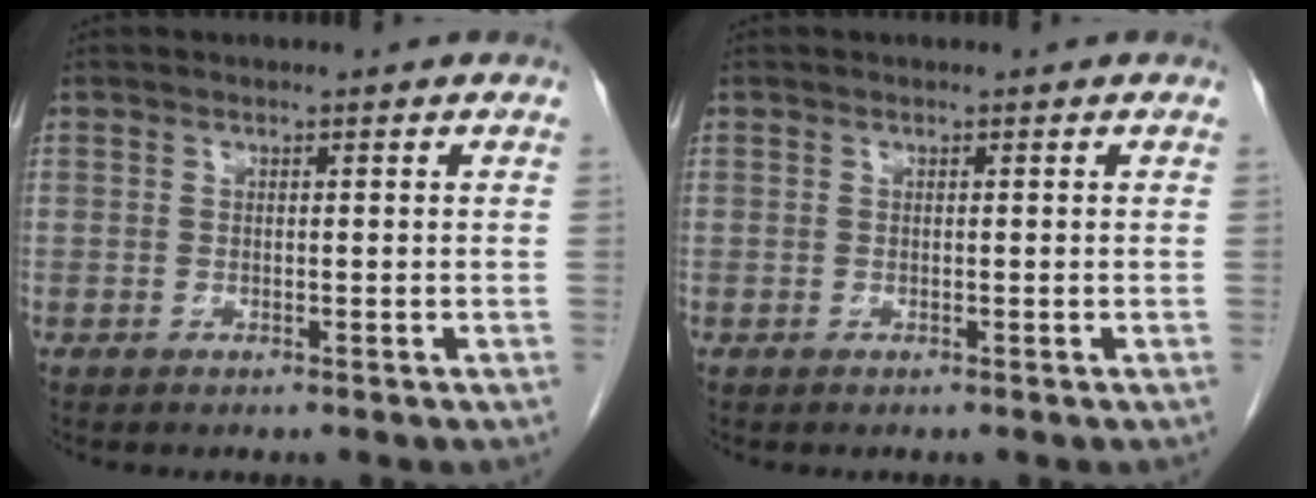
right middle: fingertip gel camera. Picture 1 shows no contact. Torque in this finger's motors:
{"motor_torque": [0.00, 0.00, 0.00, -0.01]}